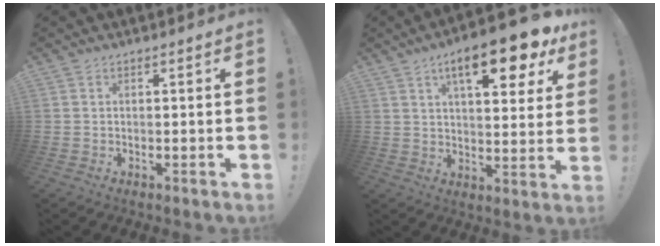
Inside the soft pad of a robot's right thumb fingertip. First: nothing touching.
{"total": 16.2, "force": [8.5, 4.7, 12.9], "torque": [-0.187, -0.043, 0.127]}